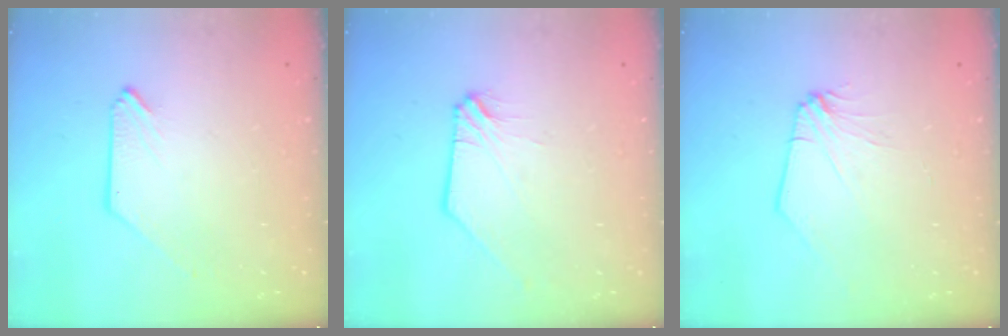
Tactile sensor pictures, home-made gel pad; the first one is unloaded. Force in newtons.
{"total": 0.9, "press": 0.9, "slide": 0.1}
{"total": 2.1, "press": 2.1, "slide": 0.2}